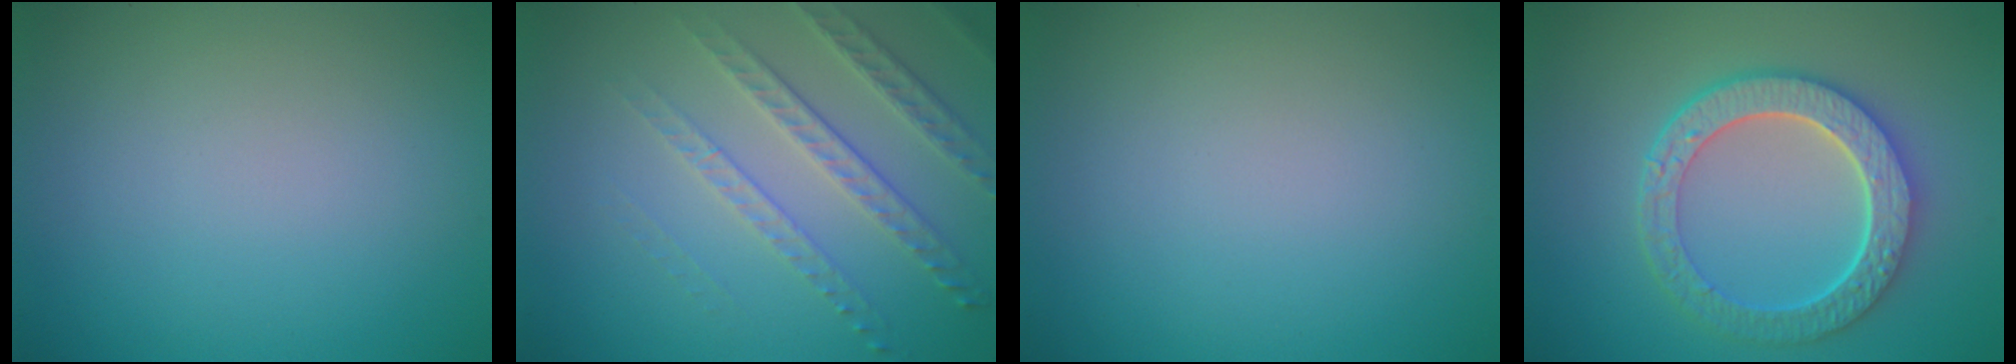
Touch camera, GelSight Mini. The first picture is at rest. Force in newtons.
{"total": 3.6, "press": 3.2, "slide": 1.6}
{"total": 0.0}
{"total": 6.3, "press": 5.0, "slide": 3.7}